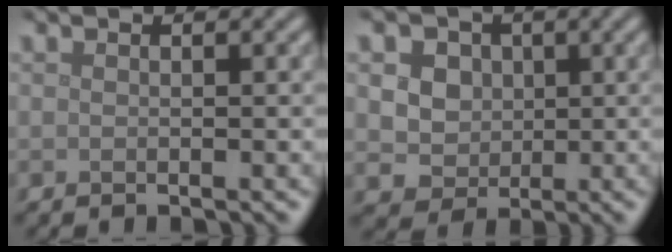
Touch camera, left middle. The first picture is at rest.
{"total": 8.1, "force": [2.5, 6.6, 3.9], "torque": [-0.058, 0.031, 0.024]}